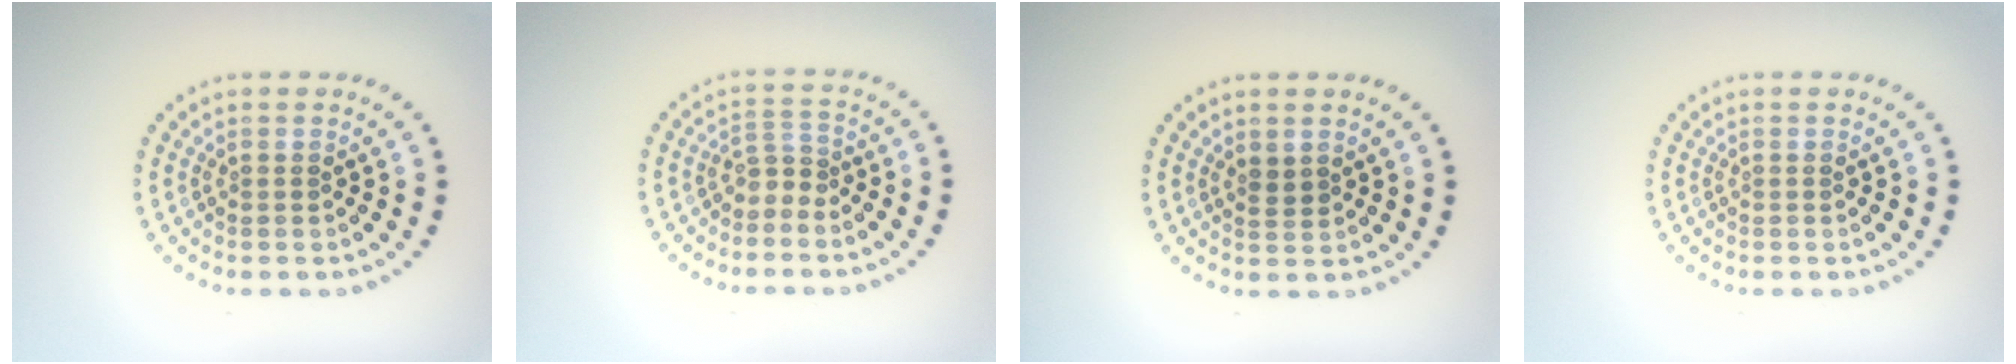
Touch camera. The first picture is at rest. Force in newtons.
{"total": 1.8, "press": 1.1, "slide": 1.4}
{"total": 1.1, "press": 1.0, "slide": 0.5}
{"total": 0.0}